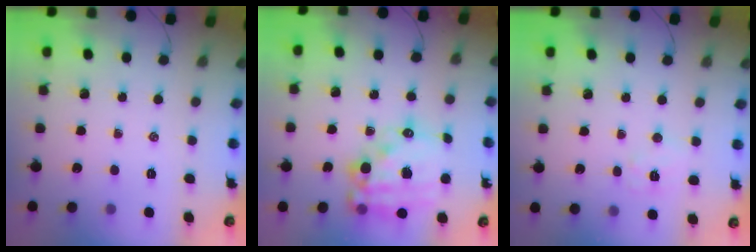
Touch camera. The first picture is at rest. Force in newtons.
{"total": 19.4, "press": 19.0, "slide": 3.9}
{"total": 5.6, "press": 5.6, "slide": 0.6}